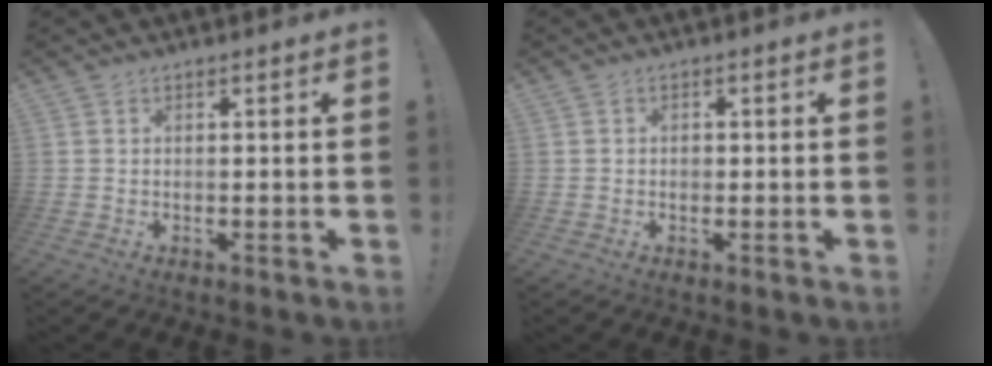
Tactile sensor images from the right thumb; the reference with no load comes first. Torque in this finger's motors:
{"motor_torque": [-0.02, 0.12, -0.07, -0.07, 0.00]}